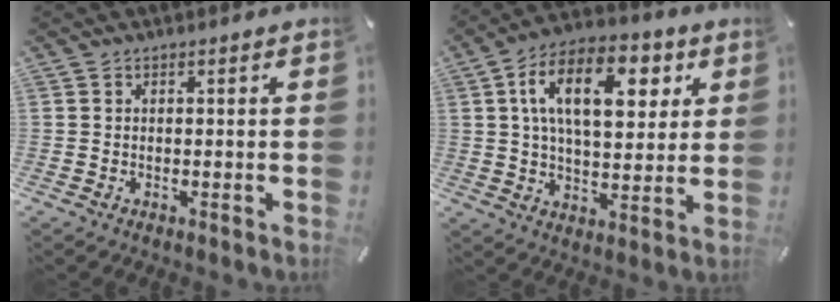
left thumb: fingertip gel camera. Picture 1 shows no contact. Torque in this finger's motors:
{"motor_torque": [1.70, 2.92, 2.21, -0.56, 0.61]}